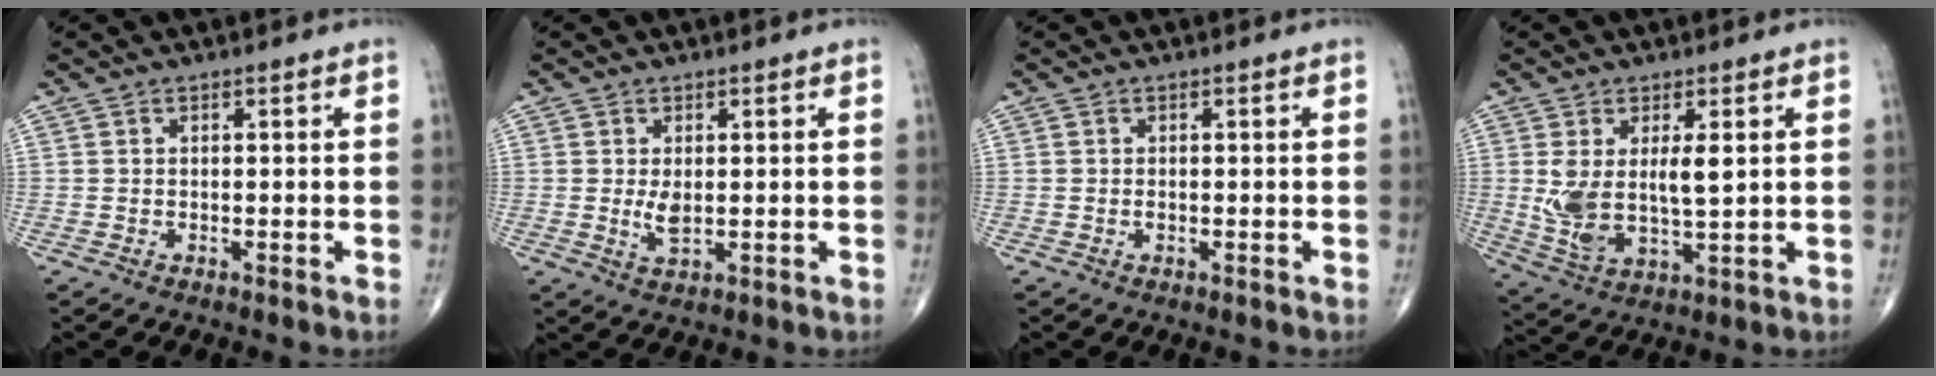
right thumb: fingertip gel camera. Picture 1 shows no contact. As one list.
[{"total": 3.1, "force": [0.2, 1.5, 2.7], "torque": [-0.051, -0.009, 0.008]}, {"total": 0.5, "force": [-0.1, 0.3, 0.4], "torque": [-0.009, -0.001, -0.002]}, {"total": 9.7, "force": [1.7, 4.1, 8.7], "torque": [-0.169, -0.018, 0.043]}]